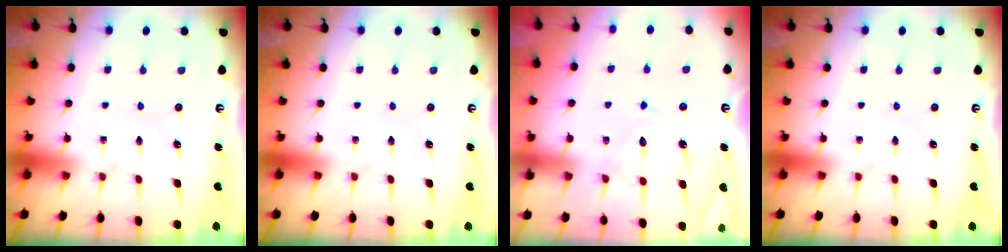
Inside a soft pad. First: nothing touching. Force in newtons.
{"total": 0.0}
{"total": 12.0, "press": 12.0, "slide": 1.1}
{"total": 0.0}